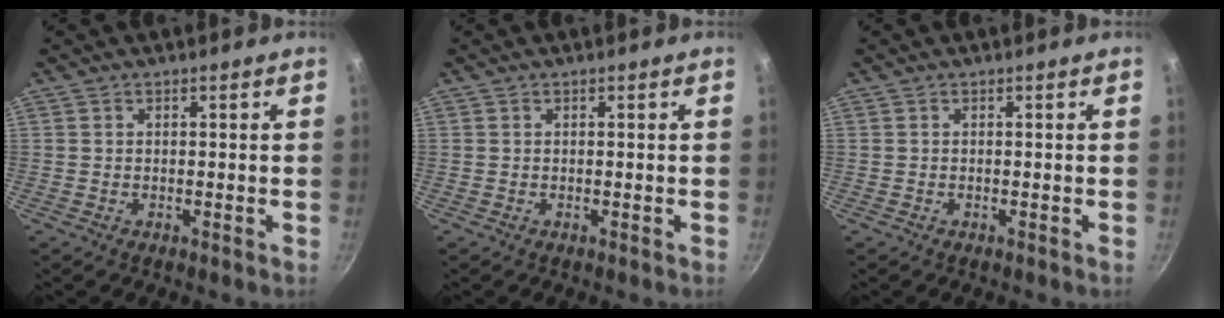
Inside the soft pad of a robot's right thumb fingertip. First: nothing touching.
{"total": 0.0}
{"total": 0.0}